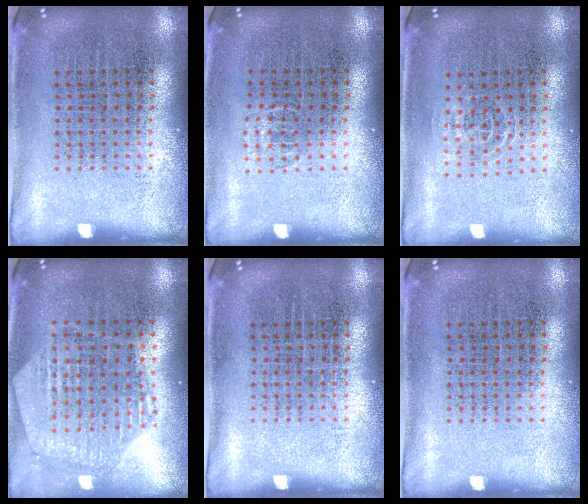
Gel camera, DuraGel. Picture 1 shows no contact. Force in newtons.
{"total": 0.5, "press": 0.4, "slide": 0.3}
{"total": 1.0, "press": 0.5, "slide": 0.8}
{"total": 1.1, "press": 1.1, "slide": 0.3}
{"total": 0.0}
{"total": 0.0}